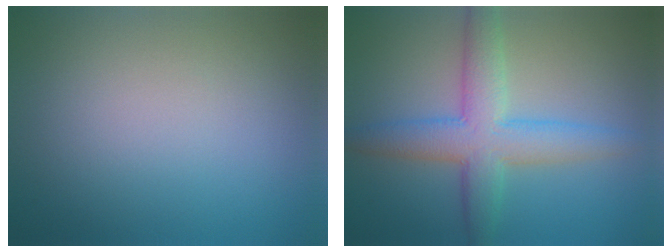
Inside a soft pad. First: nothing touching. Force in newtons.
{"total": 5.8, "press": 5.8, "slide": 0.1}